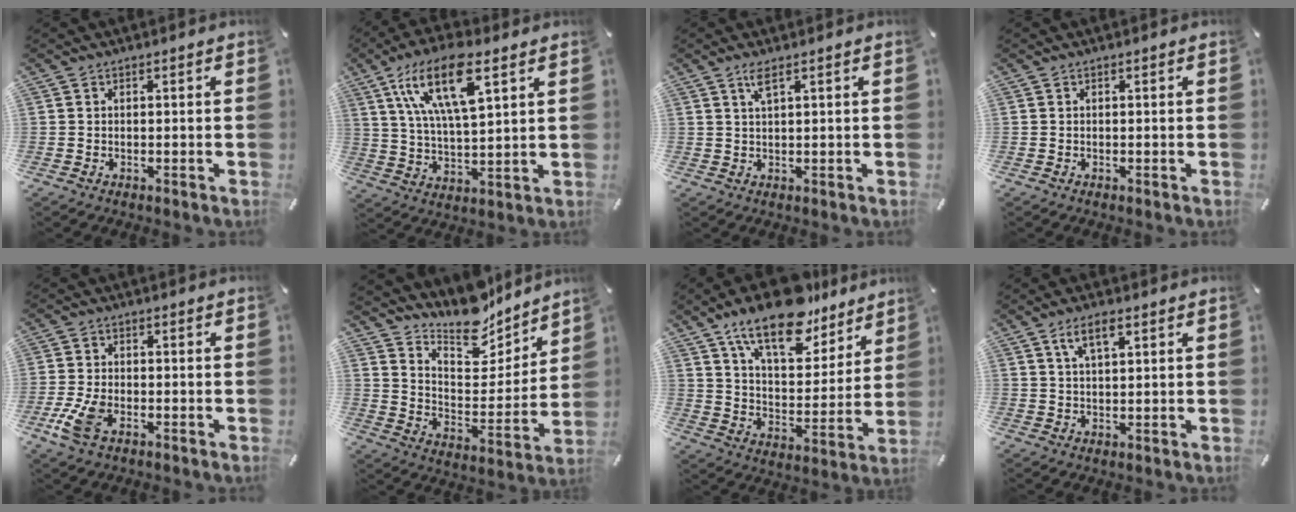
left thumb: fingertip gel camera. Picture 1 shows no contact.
{"total": 16.7, "force": [8.8, 6.0, 12.9], "torque": [-0.265, -0.017, 0.146]}
{"total": 2.7, "force": [1.7, 0.3, 2.1], "torque": [-0.046, 0.001, 0.028]}
{"total": 0.0}
{"total": 6.1, "force": [-2.6, 3.3, 4.5], "torque": [-0.102, 0.000, -0.049]}
{"total": 14.1, "force": [13.1, 4.5, 2.8], "torque": [-0.053, -0.129, 0.232]}
{"total": 18.5, "force": [13.8, 7.8, 9.4], "torque": [-0.161, -0.089, 0.238]}
{"total": 5.4, "force": [2.8, 2.0, 4.1], "torque": [-0.079, 0.002, 0.047]}